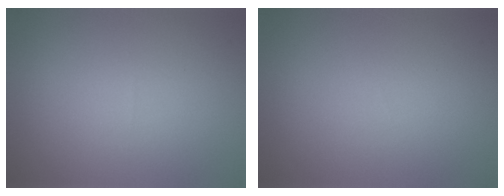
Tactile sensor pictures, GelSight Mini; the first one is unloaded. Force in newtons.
{"total": 0.0}